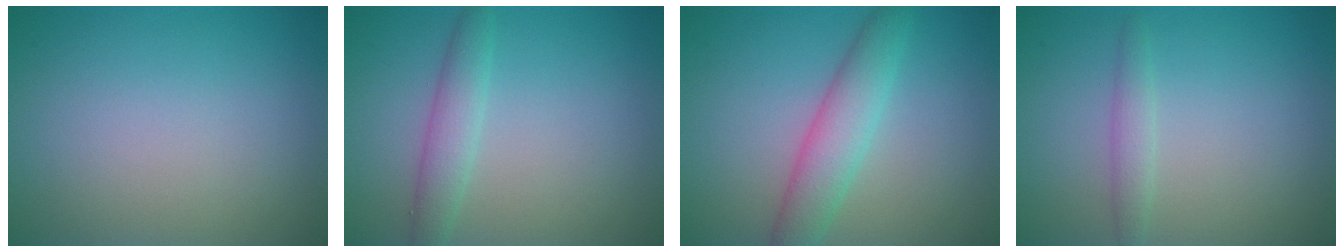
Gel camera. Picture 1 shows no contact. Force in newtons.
{"total": 2.4, "press": 2.4, "slide": 0.1}
{"total": 4.0, "press": 4.0, "slide": 0.1}
{"total": 1.4, "press": 1.4, "slide": 0.1}